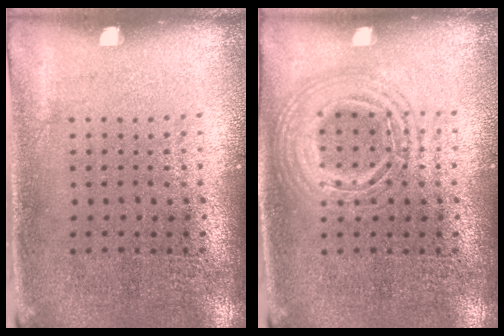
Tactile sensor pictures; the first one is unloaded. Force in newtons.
{"total": 2.5, "press": 2.5, "slide": 0.3}